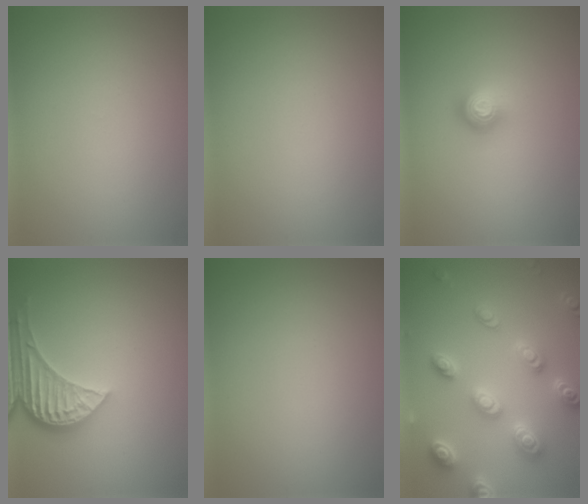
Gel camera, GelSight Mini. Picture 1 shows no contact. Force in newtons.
{"total": 0.0}
{"total": 2.0, "press": 1.4, "slide": 1.5}
{"total": 4.1, "press": 3.4, "slide": 2.4}
{"total": 0.0}
{"total": 5.3, "press": 5.2, "slide": 1.2}